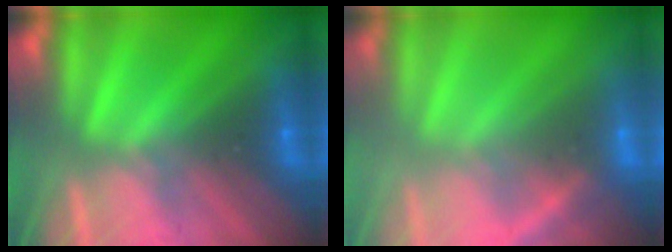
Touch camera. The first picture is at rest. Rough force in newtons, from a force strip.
{"total": 2.4}